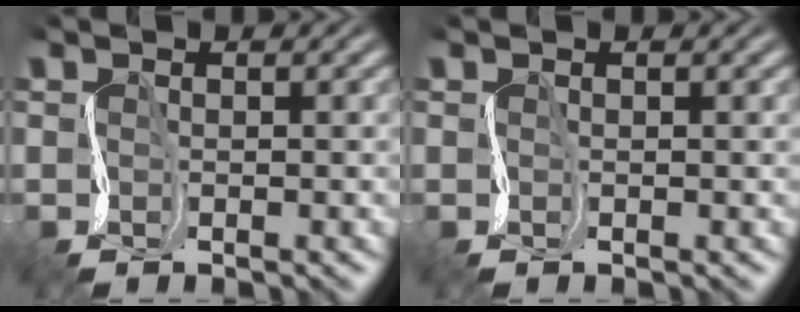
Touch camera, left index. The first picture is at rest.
{"total": 0.0}